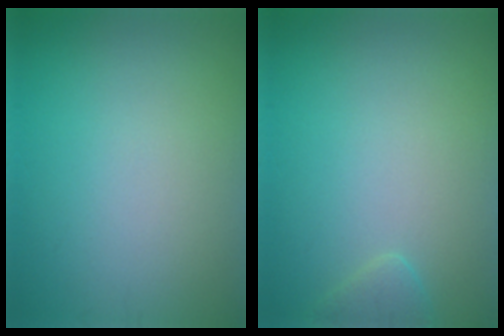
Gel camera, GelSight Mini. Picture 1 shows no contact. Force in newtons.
{"total": 1.3, "press": 1.3, "slide": 0.1}